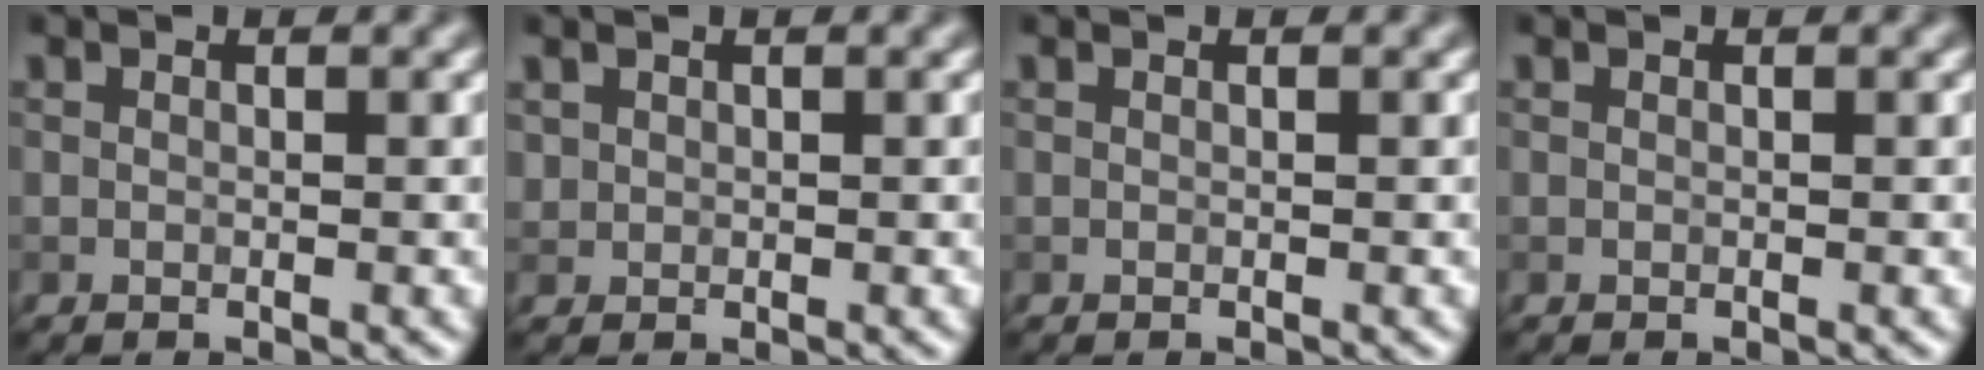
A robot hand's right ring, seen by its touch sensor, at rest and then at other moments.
{"total": 0.7, "force": [0.4, 0.6, 0.0], "torque": [0.002, -0.002, 0.012]}
{"total": 0.0}
{"total": 0.0}